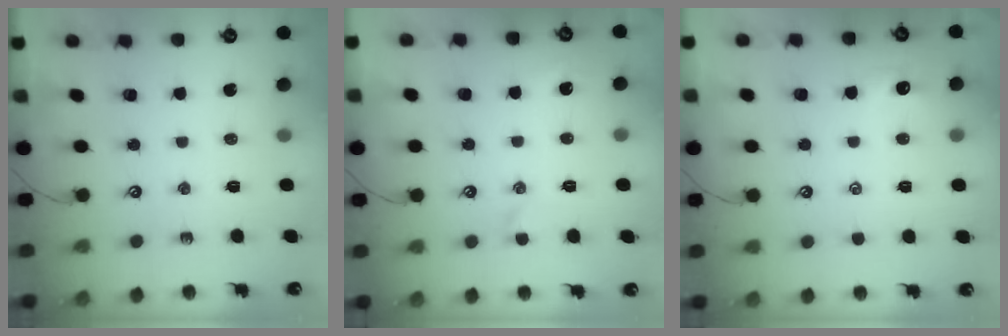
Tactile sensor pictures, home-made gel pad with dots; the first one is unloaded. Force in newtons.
{"total": 2.4, "press": 2.2, "slide": 0.7}
{"total": 0.0}